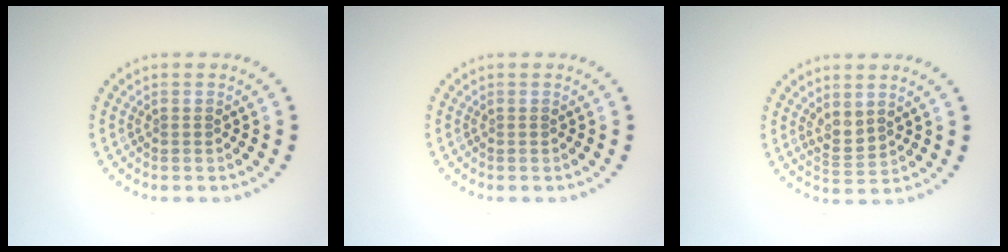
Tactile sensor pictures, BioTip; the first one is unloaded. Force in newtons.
{"total": 0.0}
{"total": 2.0, "press": 1.6, "slide": 1.2}